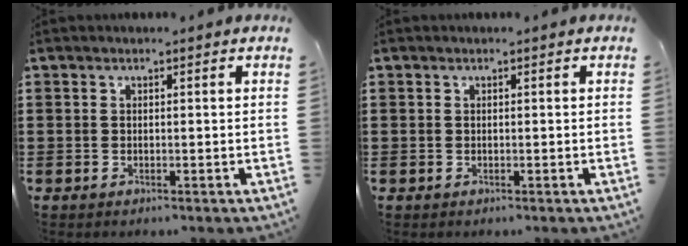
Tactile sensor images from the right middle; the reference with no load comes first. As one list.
[{"total": 0.0}]